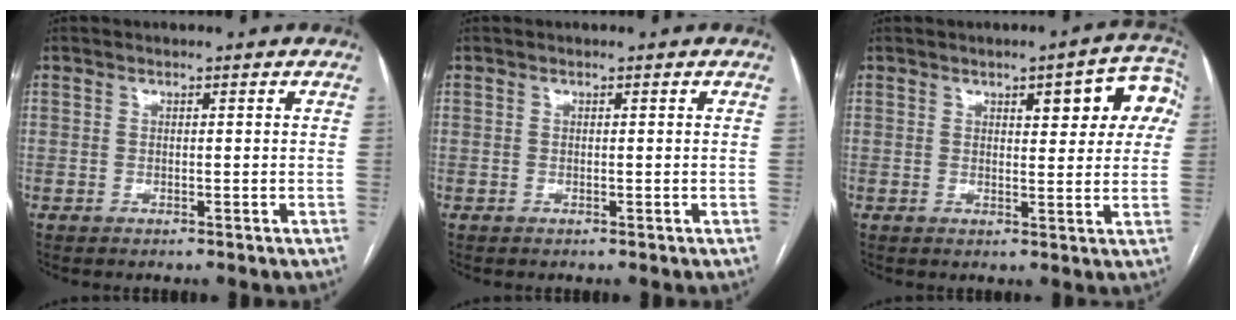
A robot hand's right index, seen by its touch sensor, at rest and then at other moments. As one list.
[{"total": 0.0}, {"total": 9.0, "force": [3.1, 2.8, 8.0], "torque": [-0.087, 0.019, 0.034]}]